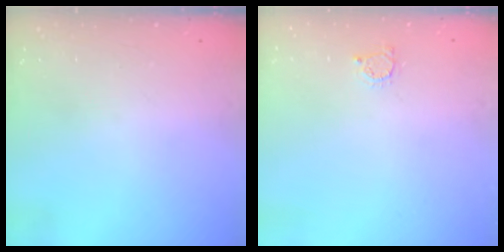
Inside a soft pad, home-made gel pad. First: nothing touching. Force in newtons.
{"total": 2.4, "press": 2.4, "slide": 0.3}